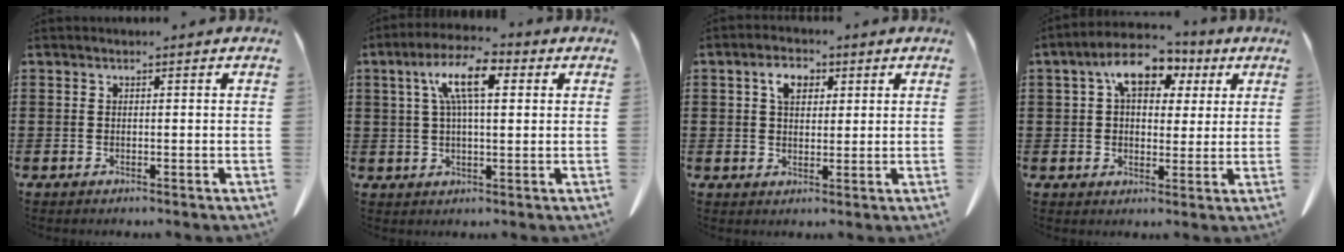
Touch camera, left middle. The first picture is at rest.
{"total": 8.8, "force": [3.1, 2.9, 7.8], "torque": [-0.164, 0.013, 0.048]}
{"total": 4.4, "force": [1.8, 2.9, 2.8], "torque": [-0.050, 0.008, 0.025]}
{"total": 8.0, "force": [3.5, 5.2, 4.9], "torque": [-0.095, 0.004, 0.057]}